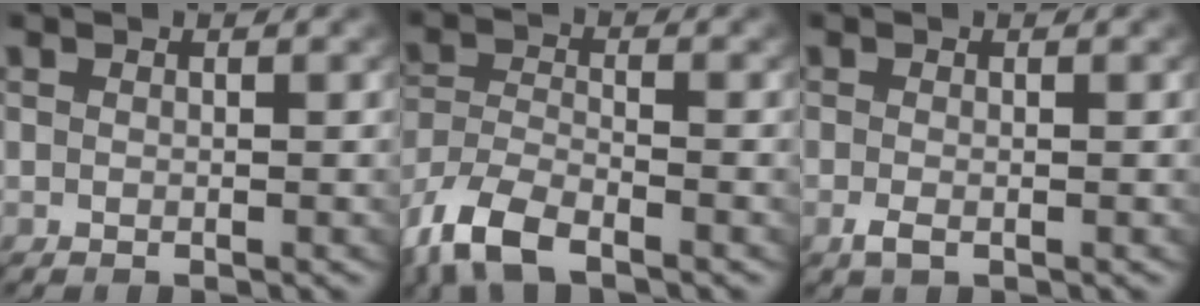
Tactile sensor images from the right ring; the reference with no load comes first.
{"total": 5.4, "force": [-3.5, 2.9, 3.0], "torque": [-0.082, -0.024, -0.054]}
{"total": 1.2, "force": [-0.8, 0.5, 0.8], "torque": [-0.026, -0.012, -0.010]}